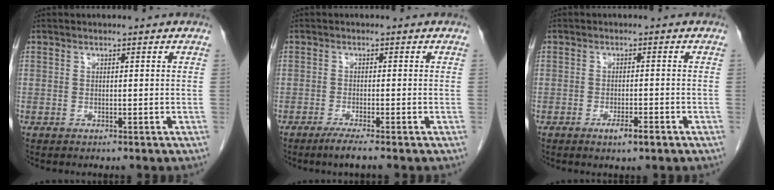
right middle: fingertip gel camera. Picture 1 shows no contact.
{"total": 2.4, "force": [-1.8, -0.5, 1.6], "torque": [-0.037, -0.007, -0.037]}
{"total": 2.8, "force": [-1.6, 0.4, 2.2], "torque": [-0.033, 0.000, -0.023]}